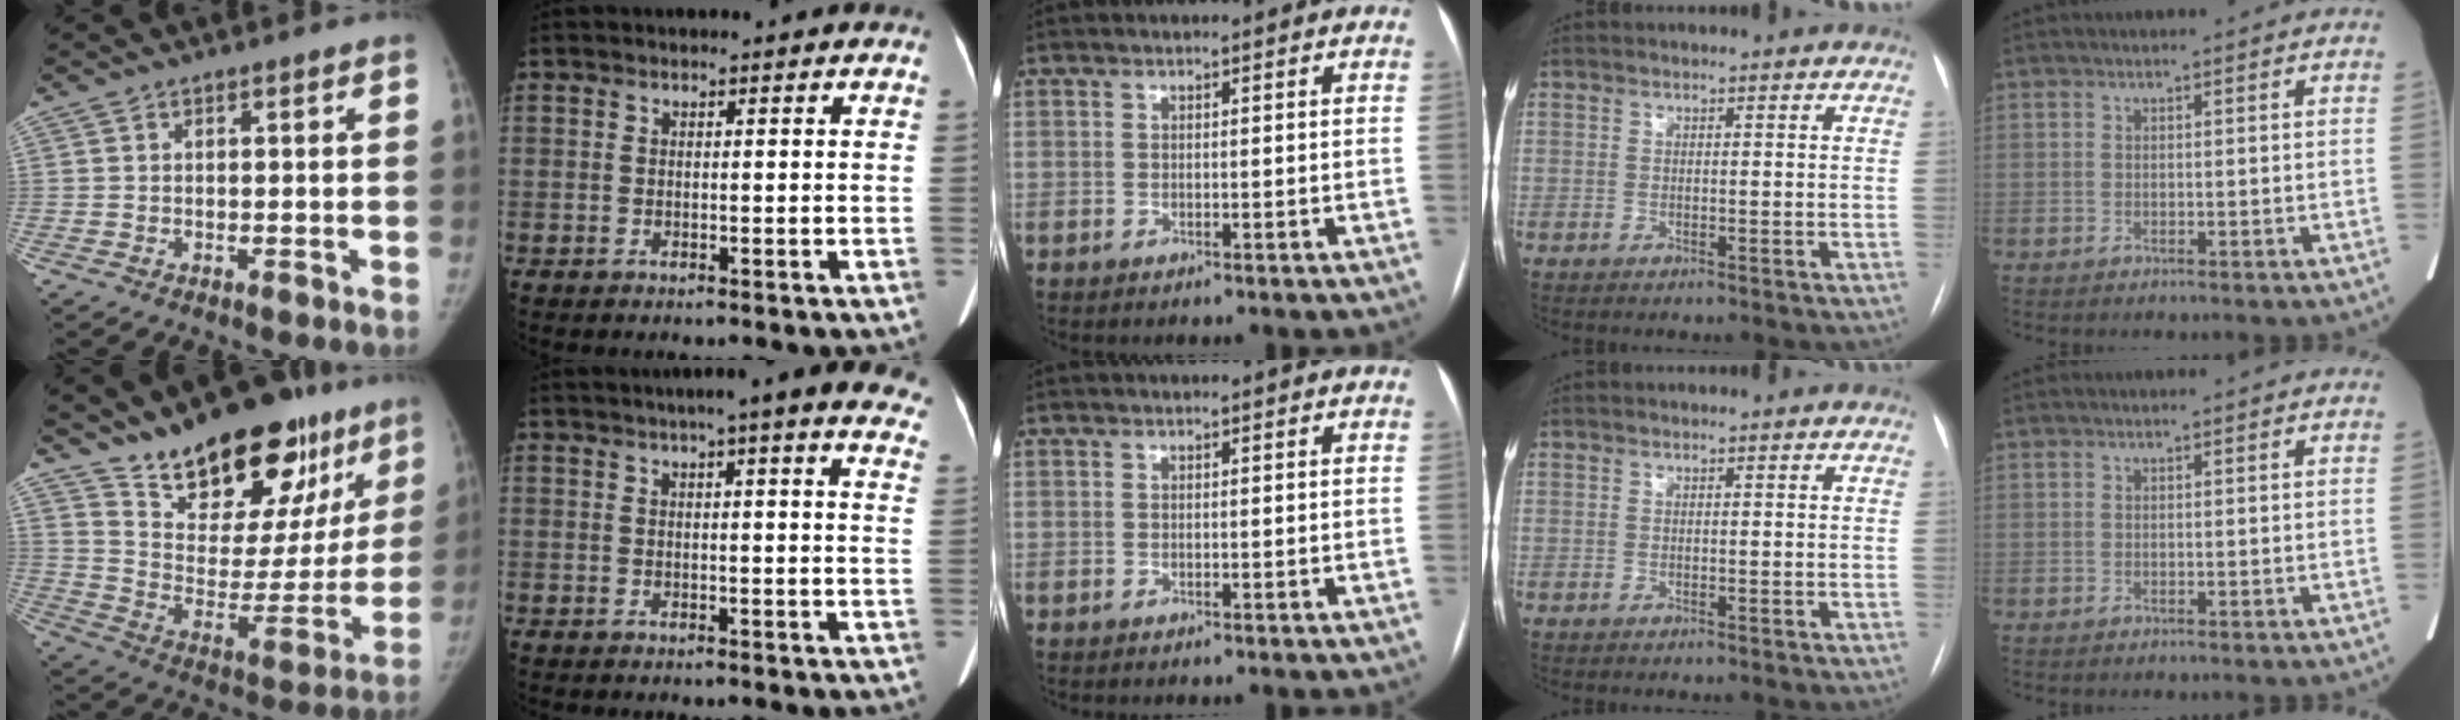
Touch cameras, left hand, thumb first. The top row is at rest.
{"thumb": {"total": 26.3, "force": [18.0, 12.3, 14.6], "torque": [-0.174, -0.082, 0.282]}, "index": {"total": 16.1, "force": [12.3, 2.2, 10.1], "torque": [-0.122, 0.022, 0.134]}}